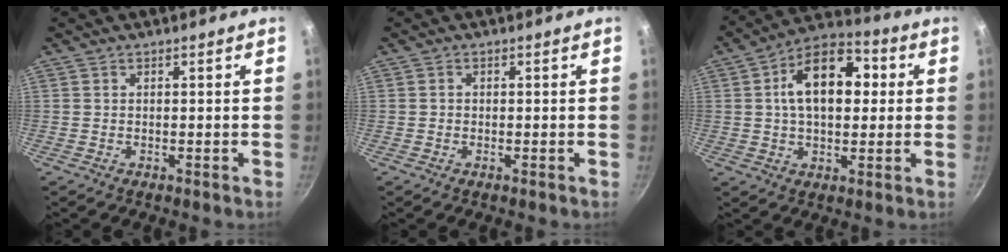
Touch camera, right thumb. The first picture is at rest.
{"total": 0.5, "force": [-0.1, 0.4, 0.3], "torque": [-0.004, 0.000, -0.005]}
{"total": 14.9, "force": [2.5, 8.9, 11.7], "torque": [-0.164, 0.023, 0.031]}